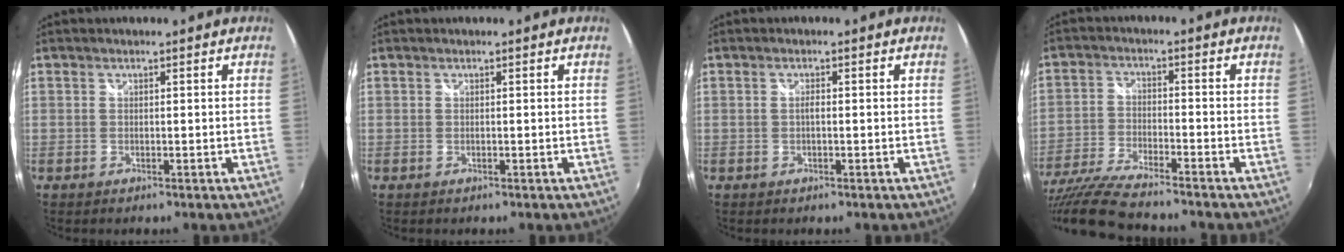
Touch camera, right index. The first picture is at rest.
{"total": 0.0}
{"total": 0.9, "force": [-0.1, 0.2, 0.8], "torque": [-0.016, 0.004, -0.003]}
{"total": 13.2, "force": [-11.6, 0.6, 6.4], "torque": [-0.146, -0.031, -0.219]}